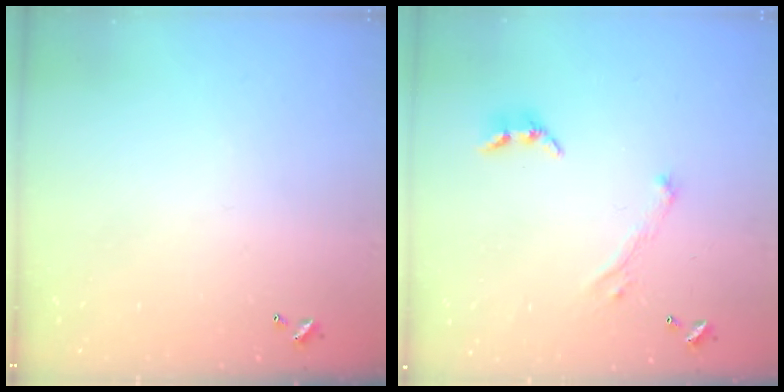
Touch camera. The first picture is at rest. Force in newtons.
{"total": 2.9, "press": 2.8, "slide": 0.8}